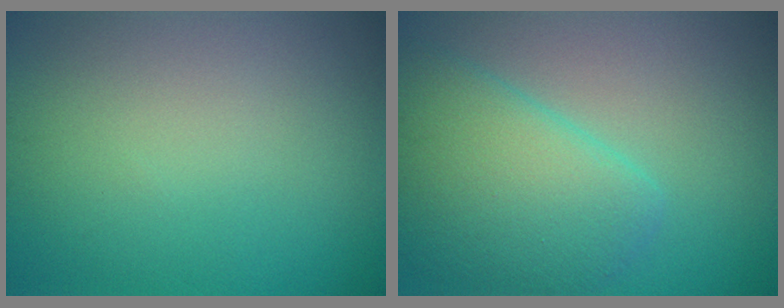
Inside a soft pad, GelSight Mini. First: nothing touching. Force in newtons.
{"total": 6.2, "press": 6.2, "slide": 0.3}